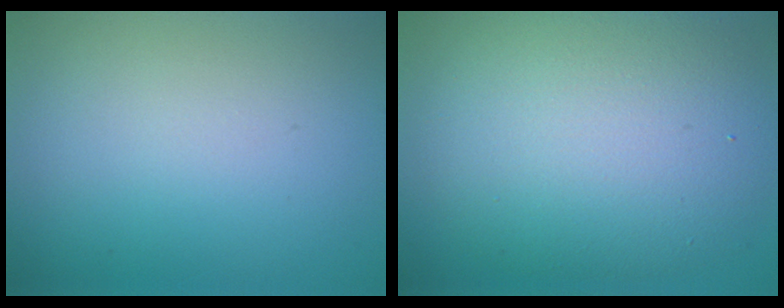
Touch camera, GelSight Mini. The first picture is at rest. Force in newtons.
{"total": 9.7, "press": 9.7, "slide": 0.6}